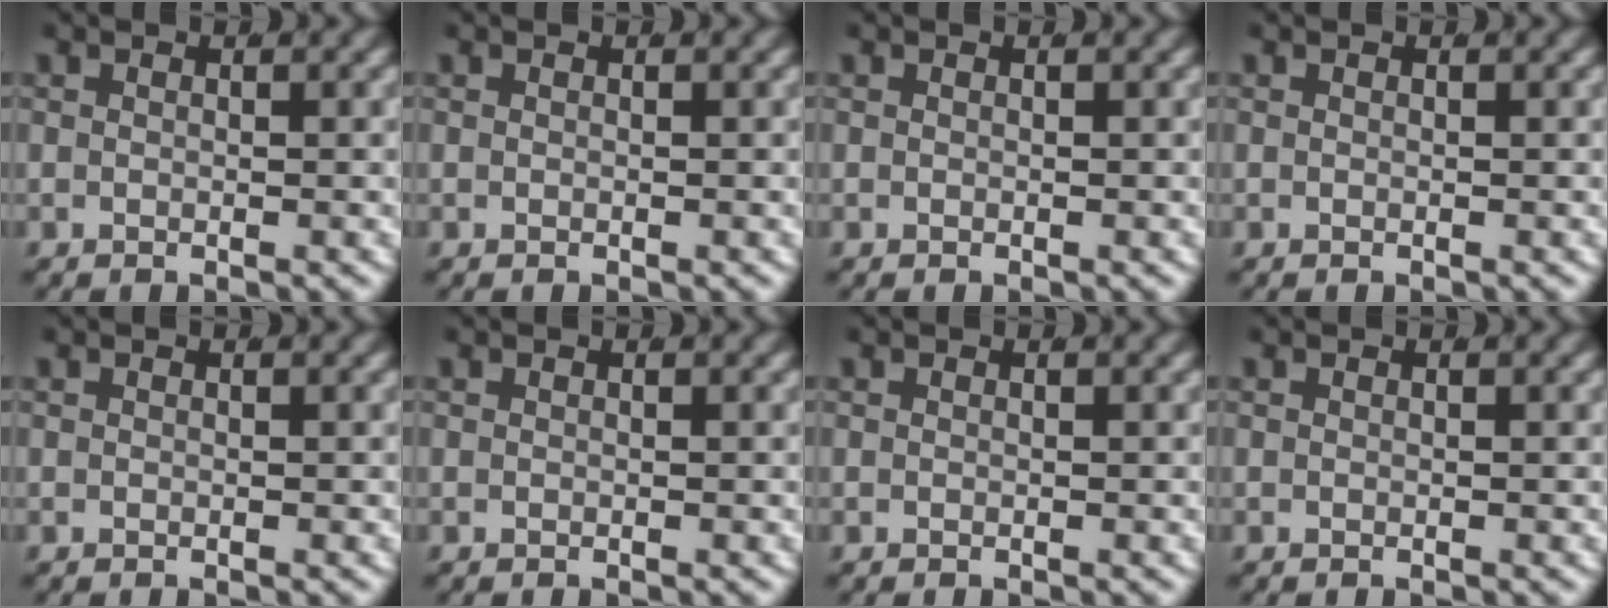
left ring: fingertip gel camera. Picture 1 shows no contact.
{"total": 0.0}
{"total": 0.0}
{"total": 0.0}
{"total": 0.0}
{"total": 0.0}
{"total": 0.0}
{"total": 0.0}